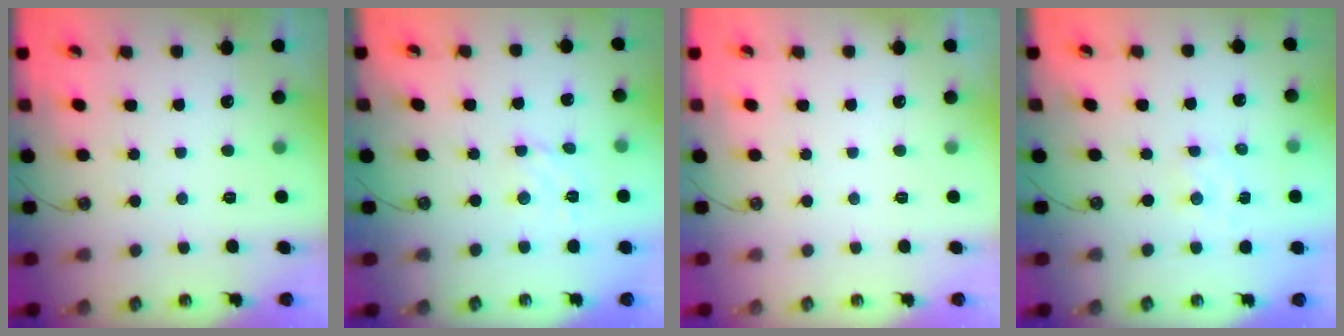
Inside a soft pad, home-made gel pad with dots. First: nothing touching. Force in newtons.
{"total": 3.2, "press": 3.2, "slide": 0.2}
{"total": 0.0}
{"total": 2.3, "press": 2.3, "slide": 0.4}